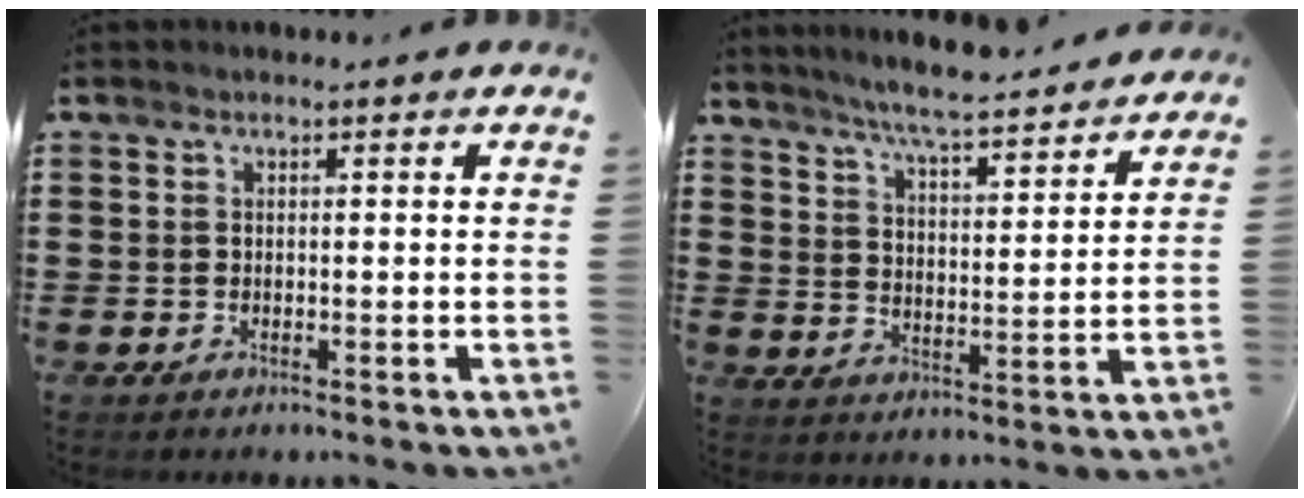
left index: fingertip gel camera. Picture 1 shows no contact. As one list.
[{"total": 6.1, "force": [5.7, -0.3, 2.3], "torque": [-0.059, -0.042, 0.092]}]